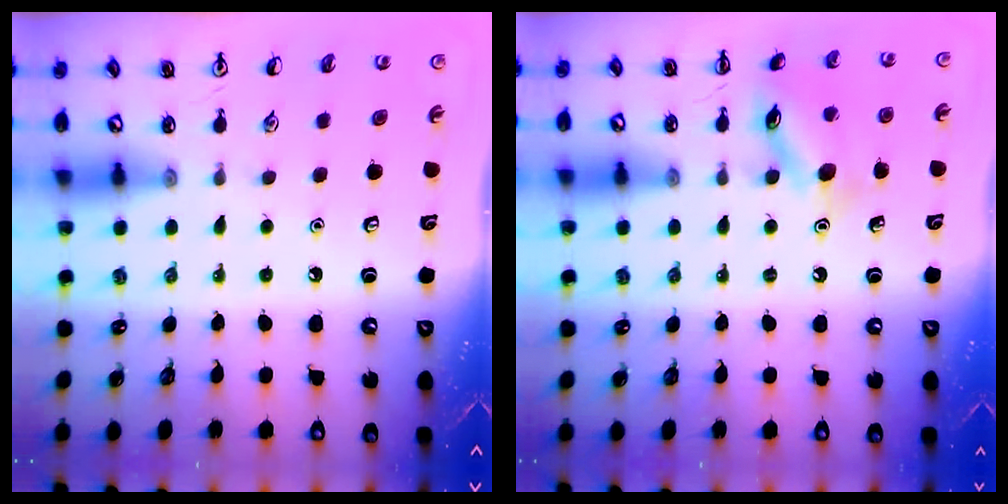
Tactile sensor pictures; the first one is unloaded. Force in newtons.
{"total": 12.1, "press": 12.0, "slide": 0.6}